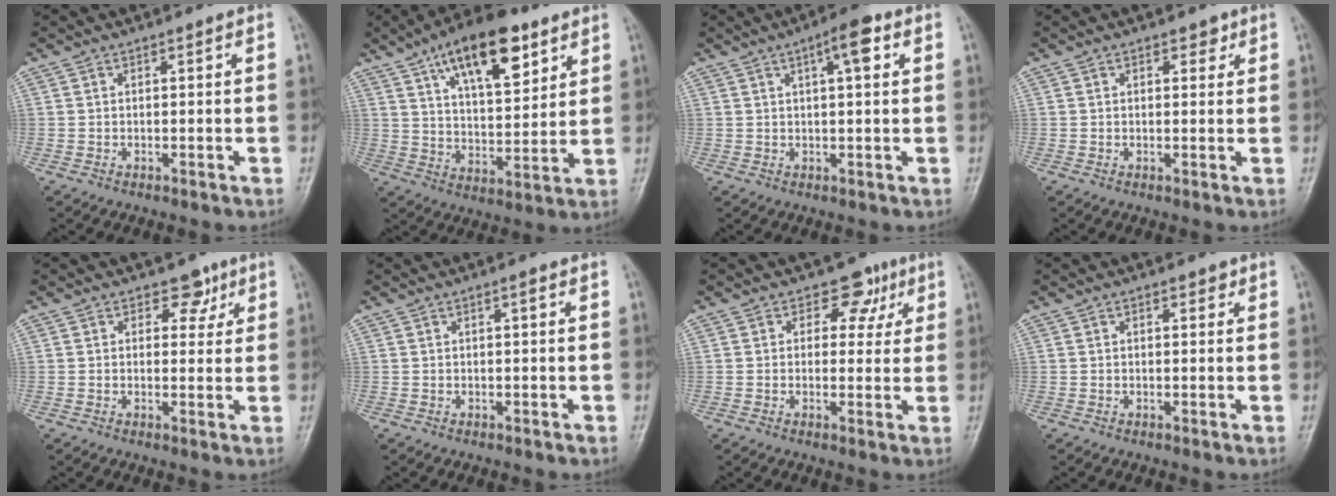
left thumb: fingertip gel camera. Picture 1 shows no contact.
{"total": 17.1, "force": [9.3, 7.4, 12.3], "torque": [-0.161, -0.035, 0.155]}
{"total": 5.7, "force": [2.3, 1.6, 5.0], "torque": [-0.070, 0.004, 0.028]}
{"total": 2.0, "force": [1.2, 1.3, 1.0], "torque": [0.003, -0.003, 0.012]}
{"total": 4.0, "force": [2.2, 2.9, 1.7], "torque": [0.007, -0.009, 0.028]}
{"total": 0.8, "force": [0.4, 0.2, 0.7], "torque": [-0.014, 0.001, 0.004]}
{"total": 5.8, "force": [2.7, 4.4, 2.6], "torque": [0.010, -0.002, 0.028]}
{"total": 1.5, "force": [0.9, 0.9, 0.8], "torque": [0.000, -0.002, 0.007]}